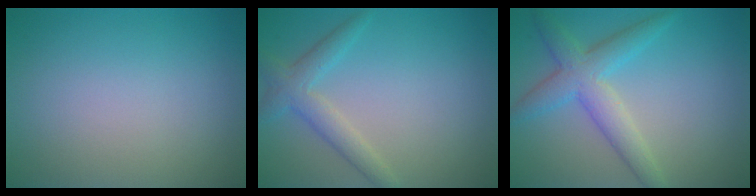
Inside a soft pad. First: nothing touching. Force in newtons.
{"total": 2.8, "press": 2.8, "slide": 0.1}
{"total": 4.4, "press": 4.4, "slide": 0.1}